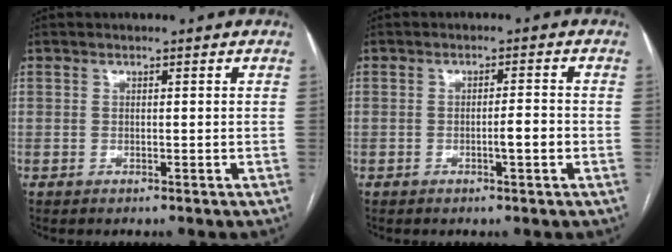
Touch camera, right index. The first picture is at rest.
{"total": 2.7, "force": [-0.9, 0.2, 2.6], "torque": [-0.043, 0.001, -0.011]}